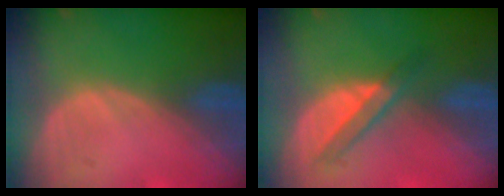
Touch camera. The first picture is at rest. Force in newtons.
{"total": 3.9, "press": 3.7, "slide": 1.1}